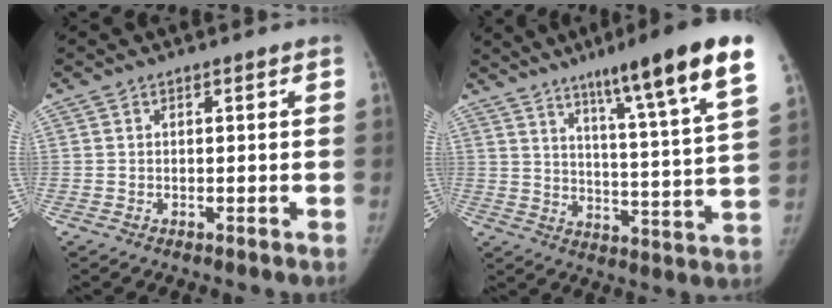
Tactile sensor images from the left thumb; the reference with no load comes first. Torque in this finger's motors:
{"motor_torque": [2.28, 0.52, 1.39, -1.38, 0.43]}